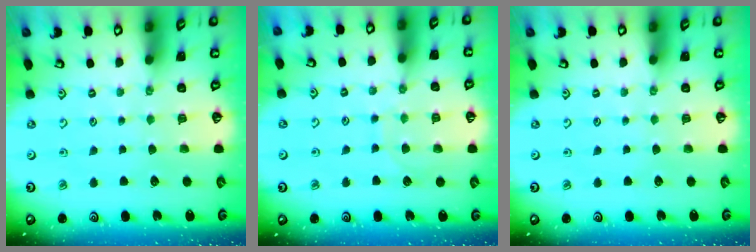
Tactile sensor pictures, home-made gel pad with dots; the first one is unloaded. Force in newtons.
{"total": 7.1, "press": 7.1, "slide": 0.5}
{"total": 0.0}